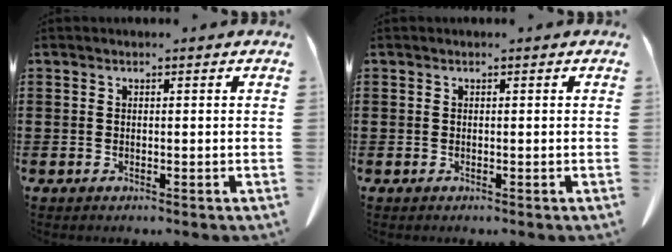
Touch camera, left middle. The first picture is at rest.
{"total": 0.0}